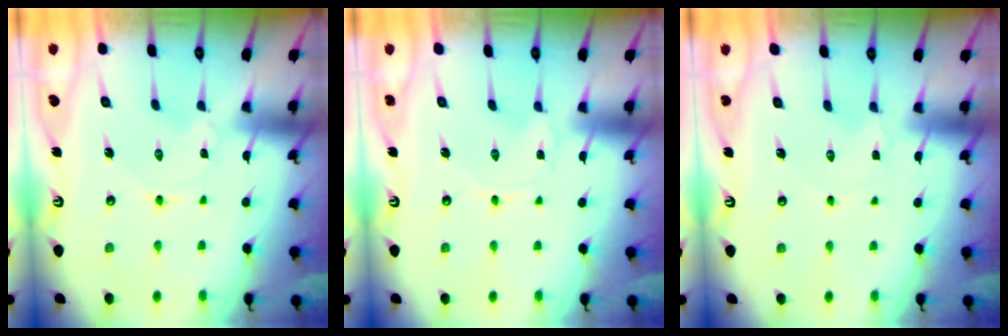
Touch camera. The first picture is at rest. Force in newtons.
{"total": 0.0}
{"total": 1.4, "press": 1.4, "slide": 0.2}